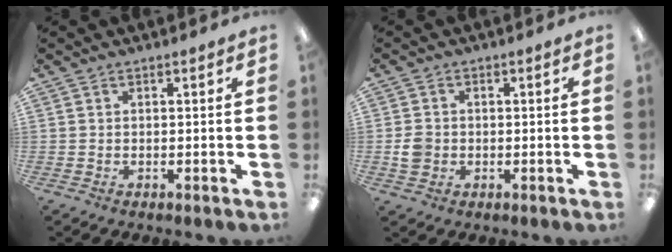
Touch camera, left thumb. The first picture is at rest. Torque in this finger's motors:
{"motor_torque": [-0.30, 0.40, 0.32, -0.36, 0.02]}